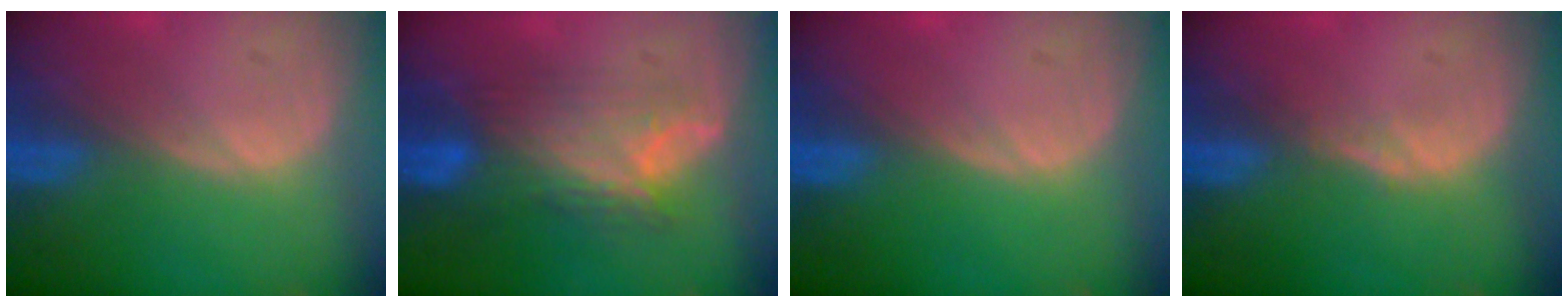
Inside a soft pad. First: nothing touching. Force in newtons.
{"total": 7.6, "press": 7.3, "slide": 2.3}
{"total": 0.0}
{"total": 1.0, "press": 1.0, "slide": 0.1}